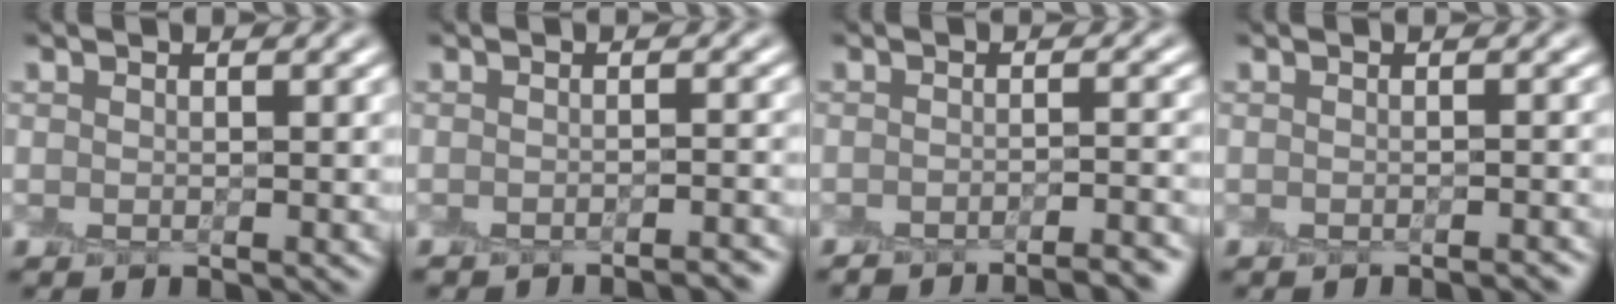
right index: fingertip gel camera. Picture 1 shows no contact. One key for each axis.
{"total": 2.4, "fx": -2.2, "fy": 0.4, "fz": 0.9, "tx": -0.002, "ty": 0.003, "tz": -0.029}
{"total": 4.2, "fx": -3.6, "fy": 0.7, "fz": 2.2, "tx": -0.026, "ty": 0.007, "tz": -0.051}
{"total": 1.3, "fx": -1.0, "fy": 0.3, "fz": 0.7, "tx": -0.002, "ty": -0.001, "tz": -0.014}